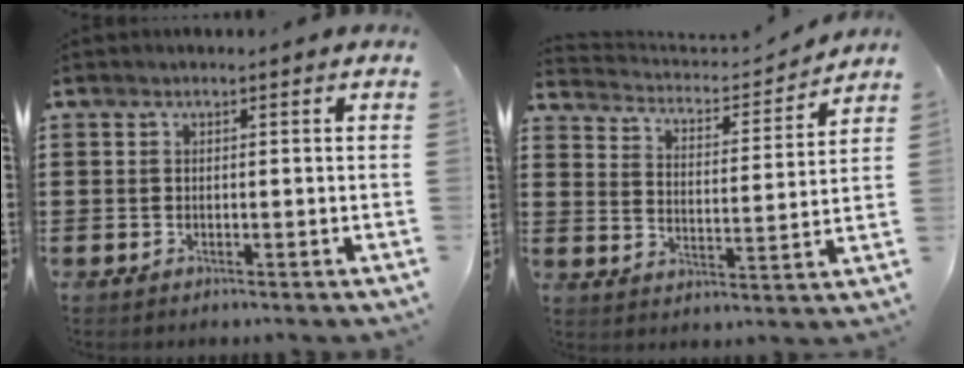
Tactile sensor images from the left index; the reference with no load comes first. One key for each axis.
{"total": 3.3, "fx": 3.3, "fy": 0.4, "fz": 0.6, "tx": -0.034, "ty": -0.028, "tz": 0.047}